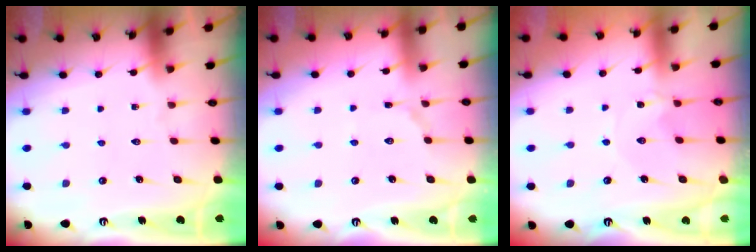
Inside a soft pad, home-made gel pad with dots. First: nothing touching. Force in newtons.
{"total": 2.9, "press": 2.9, "slide": 0.3}
{"total": 0.0}